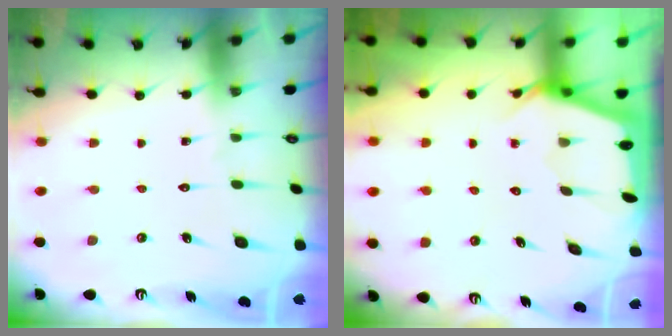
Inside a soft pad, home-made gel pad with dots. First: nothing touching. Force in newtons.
{"total": 2.3, "press": 2.3, "slide": 0.3}